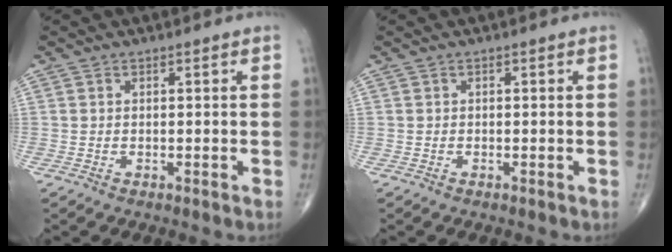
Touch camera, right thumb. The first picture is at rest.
{"total": 0.0}